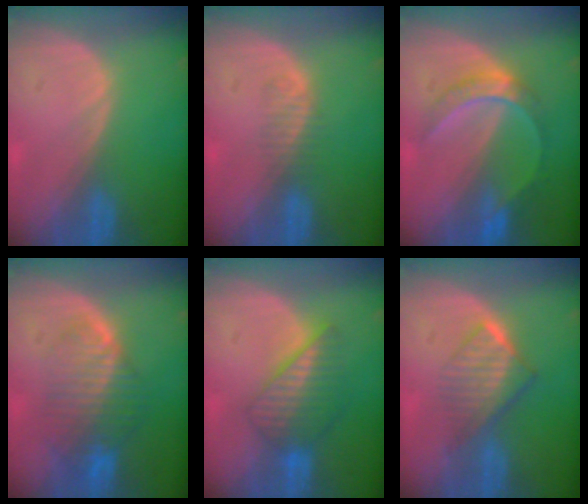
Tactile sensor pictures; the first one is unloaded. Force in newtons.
{"total": 1.9, "press": 1.6, "slide": 1.0}
{"total": 6.1, "press": 5.8, "slide": 1.8}
{"total": 8.4, "press": 7.3, "slide": 4.1}
{"total": 6.3, "press": 6.1, "slide": 1.4}
{"total": 6.5, "press": 5.5, "slide": 3.4}